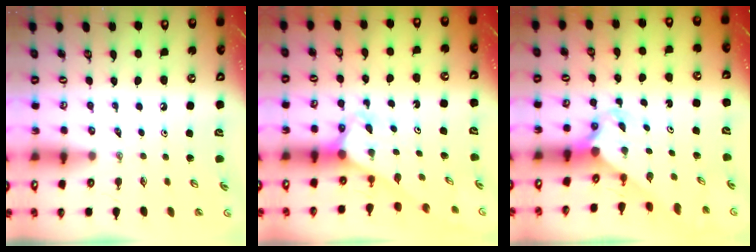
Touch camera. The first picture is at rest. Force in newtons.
{"total": 2.7, "press": 2.7, "slide": 0.2}
{"total": 2.5, "press": 2.5, "slide": 0.3}